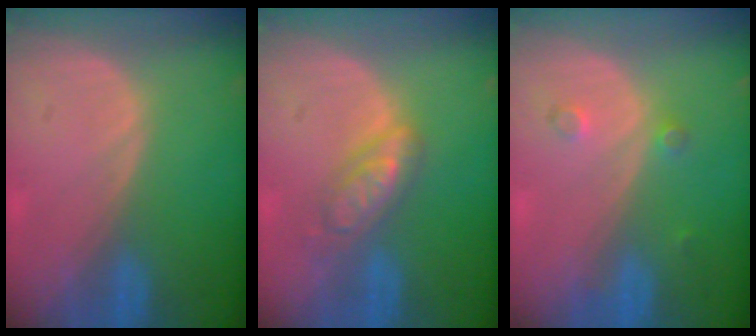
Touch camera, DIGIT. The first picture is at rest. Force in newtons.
{"total": 4.9, "press": 4.9, "slide": 0.1}
{"total": 2.1, "press": 1.8, "slide": 1.1}